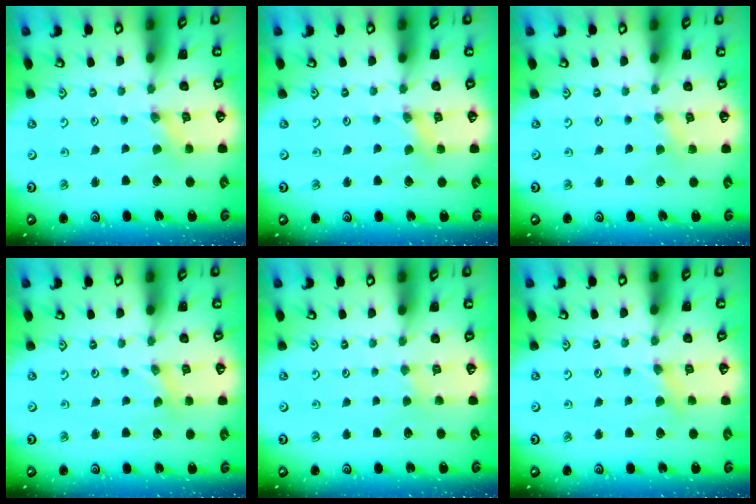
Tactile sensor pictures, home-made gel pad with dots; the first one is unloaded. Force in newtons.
{"total": 1.5, "press": 1.5, "slide": 0.3}
{"total": 2.4, "press": 2.3, "slide": 0.5}
{"total": 0.0}
{"total": 1.6, "press": 1.6, "slide": 0.3}
{"total": 4.8, "press": 4.8, "slide": 0.5}